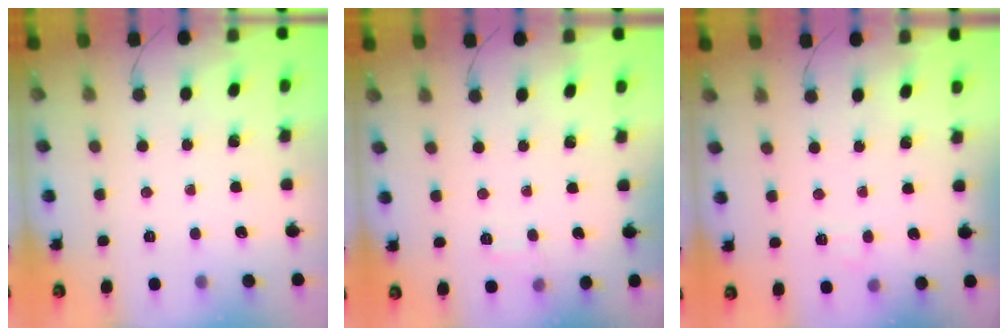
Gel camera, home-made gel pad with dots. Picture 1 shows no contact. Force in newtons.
{"total": 3.2, "press": 2.8, "slide": 1.6}
{"total": 5.4, "press": 5.2, "slide": 1.4}